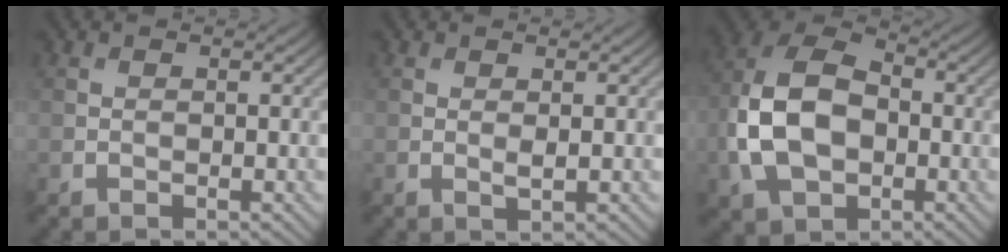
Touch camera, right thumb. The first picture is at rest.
{"total": 0.9, "force": [0.4, 0.1, 0.8], "torque": [-0.016, -0.003, 0.005]}
{"total": 12.8, "force": [-1.8, 8.5, 9.4], "torque": [-0.227, -0.006, -0.044]}